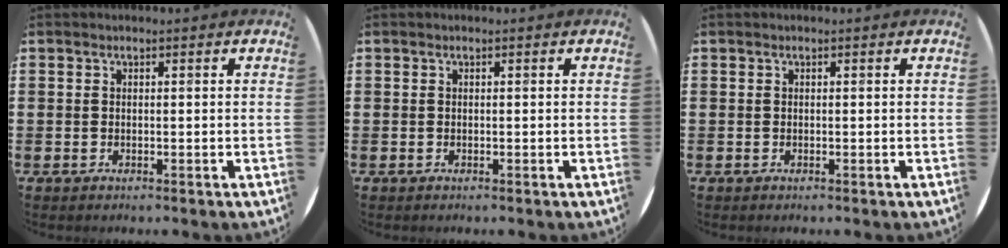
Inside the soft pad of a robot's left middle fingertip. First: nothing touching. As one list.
[{"total": 0.0}, {"total": 0.0}]